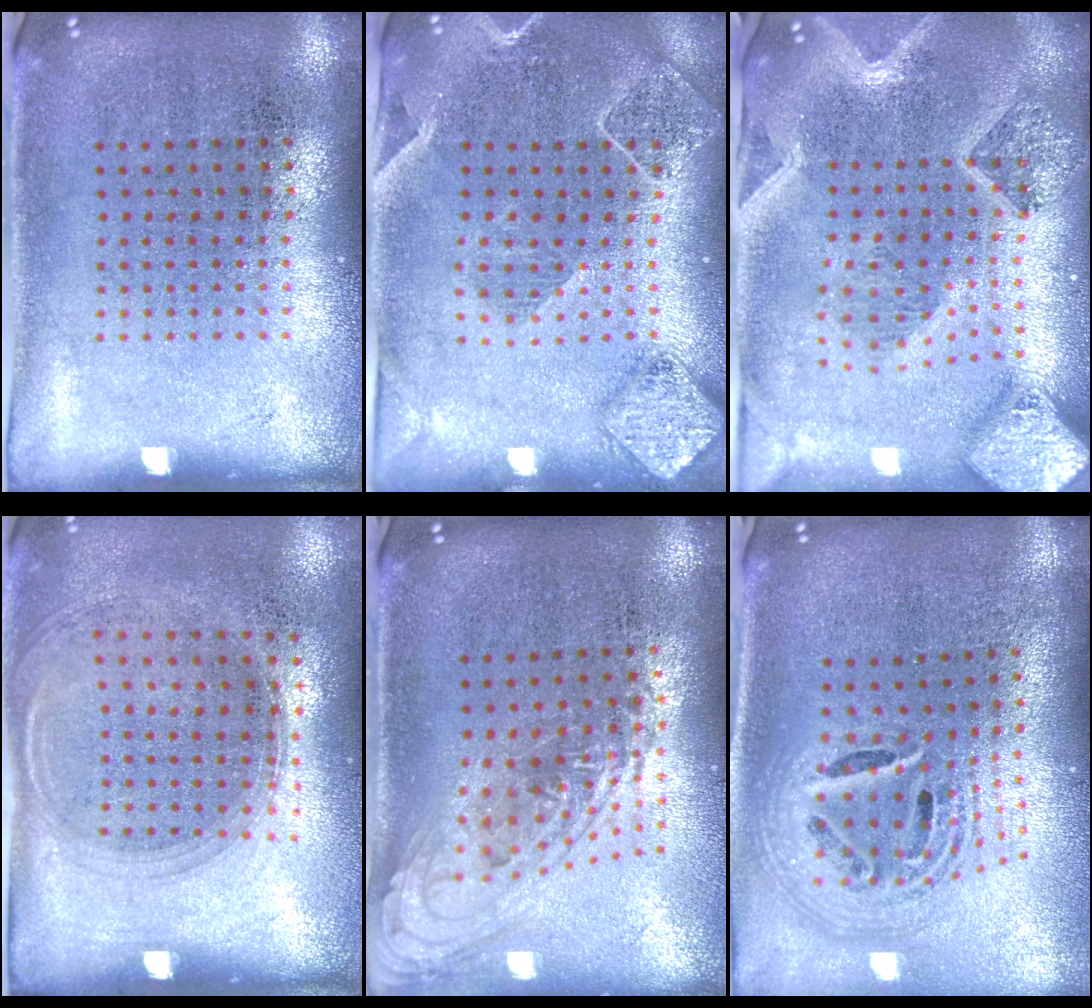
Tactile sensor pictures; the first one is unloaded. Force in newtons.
{"total": 2.1, "press": 1.9, "slide": 0.7}
{"total": 3.8, "press": 3.0, "slide": 2.3}
{"total": 1.3, "press": 1.1, "slide": 0.7}
{"total": 1.3, "press": 1.2, "slide": 0.5}
{"total": 2.6, "press": 1.8, "slide": 1.8}